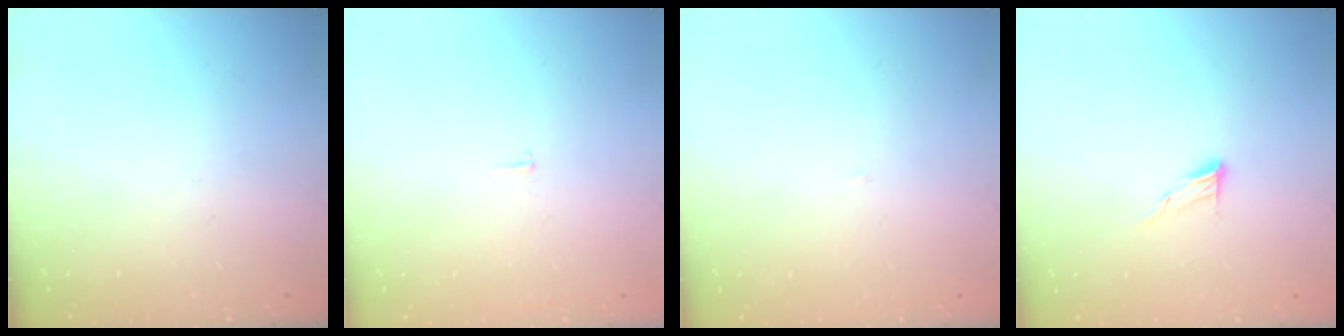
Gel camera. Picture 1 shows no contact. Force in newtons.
{"total": 1.8, "press": 1.8, "slide": 0.1}
{"total": 2.1, "press": 2.1, "slide": 0.1}
{"total": 6.1, "press": 6.1, "slide": 0.5}